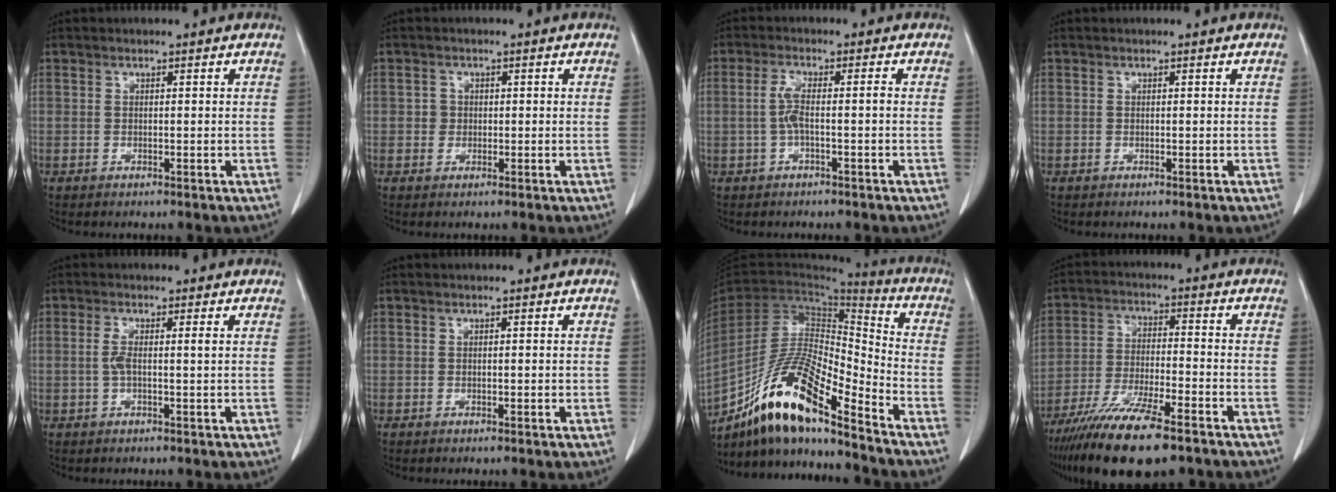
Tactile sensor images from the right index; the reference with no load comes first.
{"total": 1.6, "force": [0.0, 1.5, 0.4], "torque": [-0.003, 0.005, 0.000]}
{"total": 3.5, "force": [-0.7, 0.4, 3.4], "torque": [-0.074, 0.010, -0.012]}
{"total": 0.0}
{"total": 2.4, "force": [0.1, 0.2, 2.4], "torque": [-0.054, 0.005, 0.002]}
{"total": 0.7, "force": [-0.1, 0.3, 0.6], "torque": [-0.011, 0.000, 0.000]}
{"total": 17.4, "force": [-12.9, 2.5, 11.4], "torque": [-0.216, -0.002, -0.236]}
{"total": 15.8, "force": [-11.4, 2.5, 10.7], "torque": [-0.200, -0.040, -0.196]}